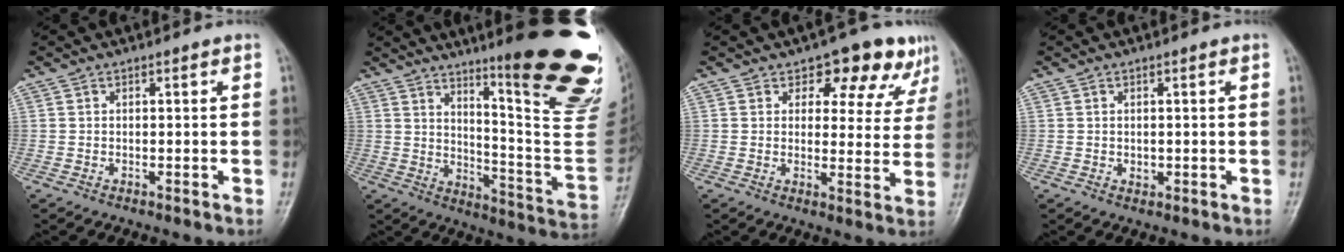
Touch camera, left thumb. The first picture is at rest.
{"total": 26.5, "force": [14.5, 4.3, 21.8], "torque": [-0.234, -0.086, 0.212]}
{"total": 10.2, "force": [6.9, 5.6, 5.0], "torque": [-0.015, -0.035, 0.073]}
{"total": 1.2, "force": [0.0, 1.0, 0.7], "torque": [-0.007, 0.000, 0.003]}